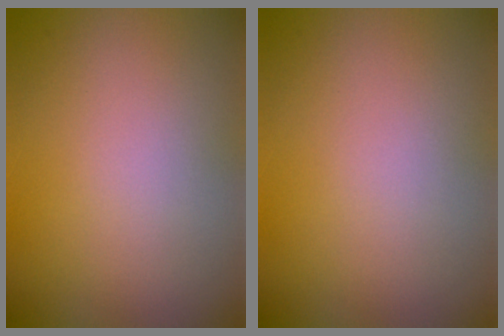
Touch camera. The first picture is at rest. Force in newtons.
{"total": 0.0}